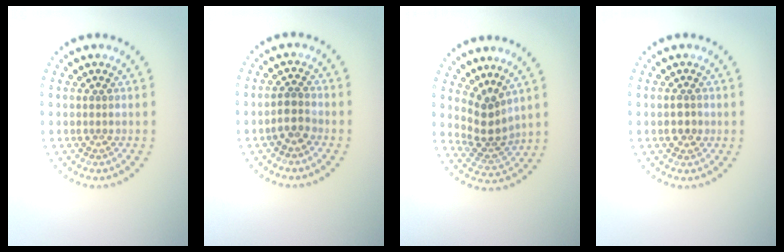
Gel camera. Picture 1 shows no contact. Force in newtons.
{"total": 1.7, "press": 1.4, "slide": 1.0}
{"total": 2.9, "press": 2.0, "slide": 2.1}
{"total": 1.4, "press": 1.3, "slide": 0.1}